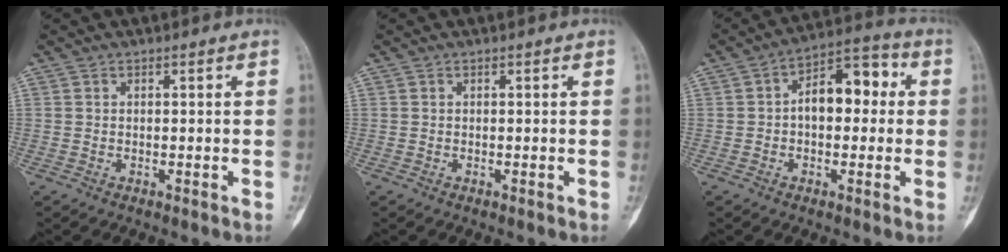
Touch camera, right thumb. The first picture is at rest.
{"total": 0.0}
{"total": 10.8, "force": [0.9, 6.4, 8.7], "torque": [-0.100, 0.036, 0.003]}